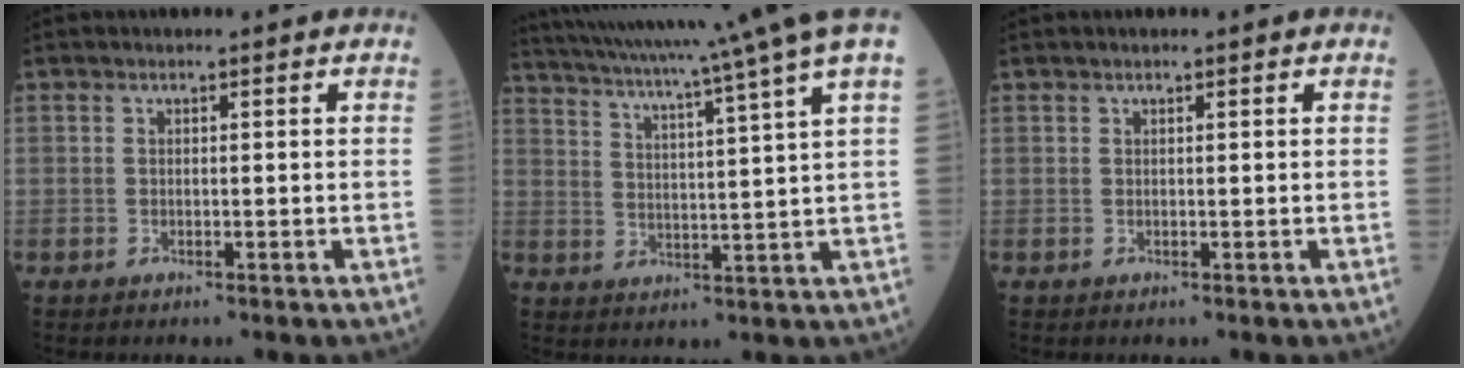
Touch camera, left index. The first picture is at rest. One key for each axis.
{"total": 18.0, "fx": 15.3, "fy": -3.0, "fz": 9.0, "tx": -0.158, "ty": -0.033, "tz": 0.213}
{"total": 0.9, "fx": 0.7, "fy": 0.2, "fz": 0.4, "tx": -0.010, "ty": 0.015, "tz": 0.015}